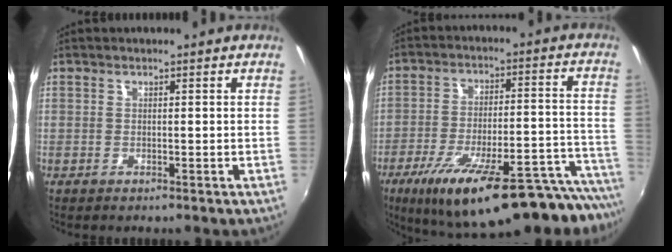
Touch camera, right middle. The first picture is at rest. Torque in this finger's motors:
{"motor_torque": [1.21, -0.93, 0.36, 0.21]}